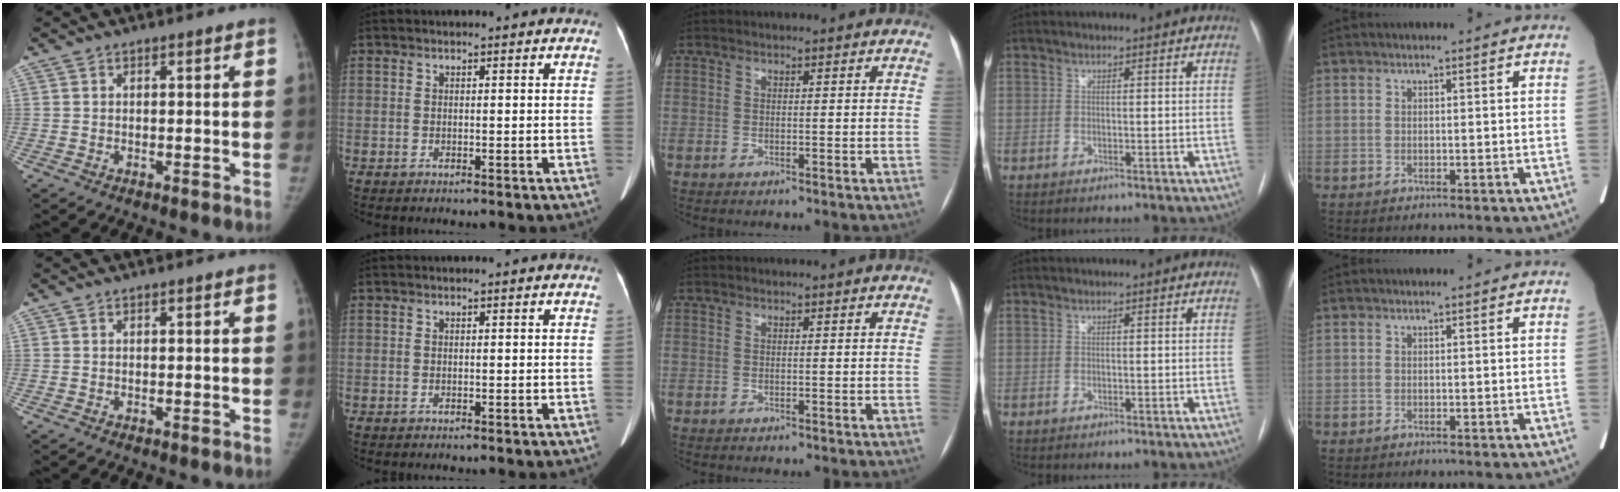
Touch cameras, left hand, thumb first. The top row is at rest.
{}